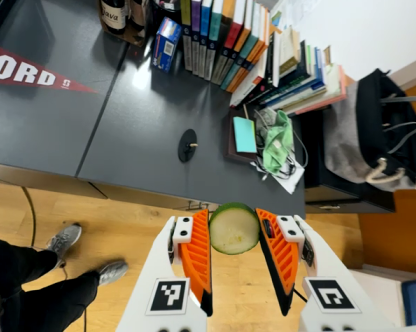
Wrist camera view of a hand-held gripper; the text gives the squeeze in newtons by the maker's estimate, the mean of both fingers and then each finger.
{"total": 9.1, "left": 9.7, "right": 8.6}